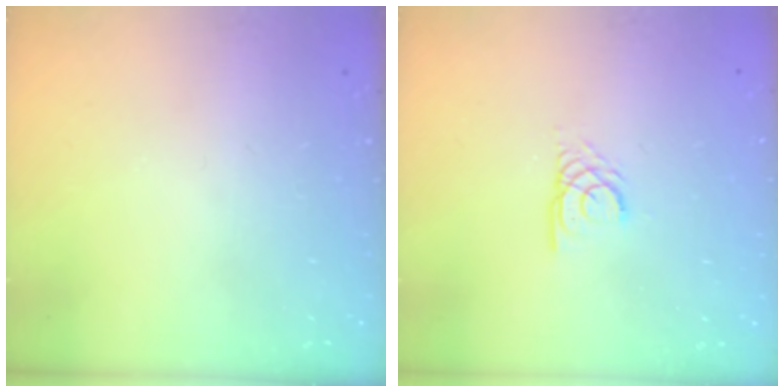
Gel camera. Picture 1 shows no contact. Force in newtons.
{"total": 2.3, "press": 2.3, "slide": 0.1}